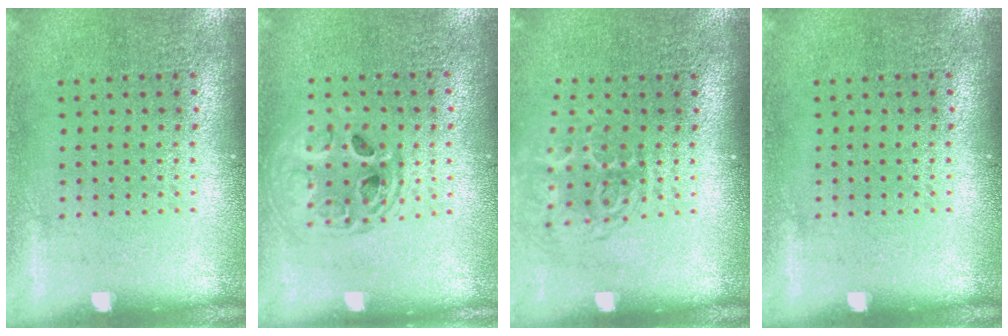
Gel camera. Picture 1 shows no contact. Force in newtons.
{"total": 1.6, "press": 1.4, "slide": 0.7}
{"total": 1.7, "press": 1.1, "slide": 1.3}
{"total": 0.0}